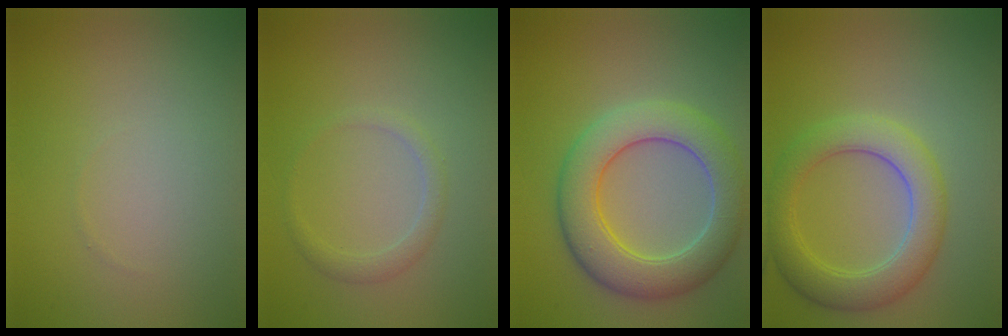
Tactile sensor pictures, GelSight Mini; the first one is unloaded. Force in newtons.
{"total": 1.5, "press": 1.5, "slide": 0.1}
{"total": 7.1, "press": 7.1, "slide": 0.3}
{"total": 5.0, "press": 5.0, "slide": 0.5}